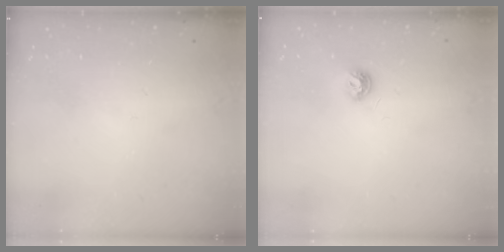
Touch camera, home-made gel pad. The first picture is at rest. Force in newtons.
{"total": 5.8, "press": 5.8, "slide": 0.8}